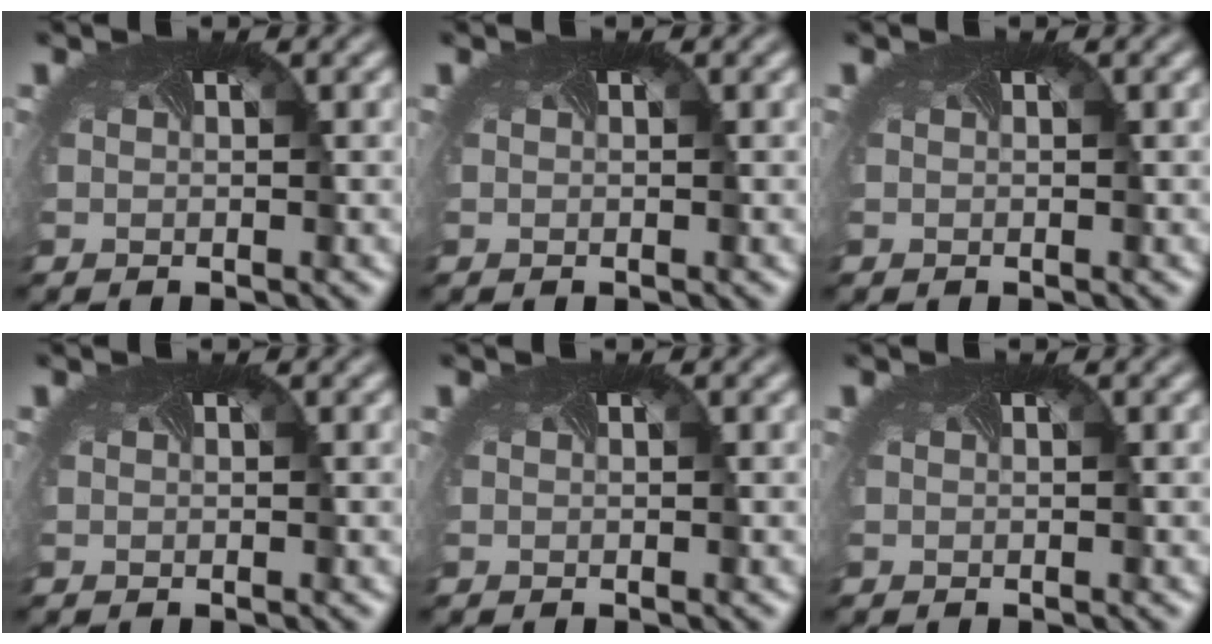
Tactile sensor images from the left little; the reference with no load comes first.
{"total": 0.0}
{"total": 0.0}
{"total": 0.0}
{"total": 0.0}
{"total": 0.0}